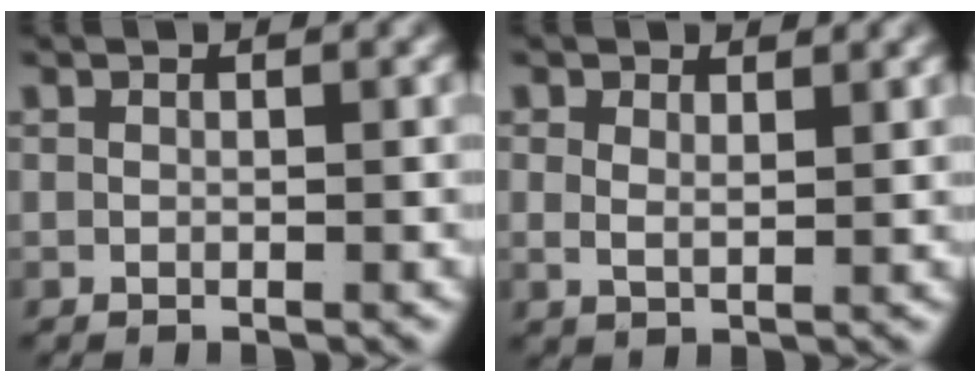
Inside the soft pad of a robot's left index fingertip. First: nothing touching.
{"total": 1.5, "force": [1.1, 0.4, 0.9], "torque": [-0.024, -0.019, 0.032]}